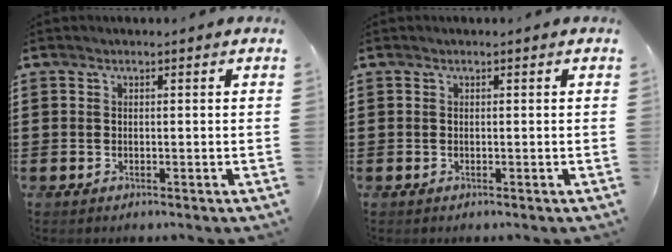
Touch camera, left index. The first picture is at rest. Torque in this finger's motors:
{"motor_torque": [0.04, 0.04, 0.00, 0.00]}